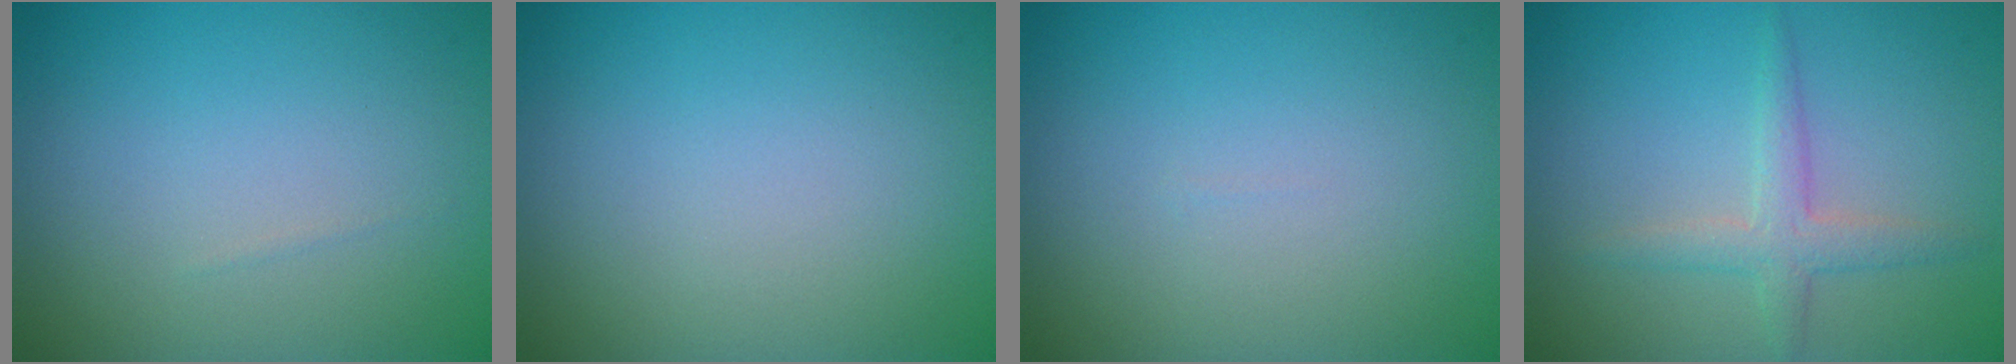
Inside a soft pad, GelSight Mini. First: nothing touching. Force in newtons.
{"total": 0.0}
{"total": 0.0}
{"total": 2.3, "press": 2.3, "slide": 0.1}